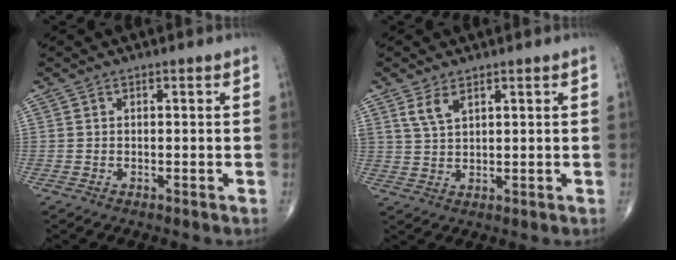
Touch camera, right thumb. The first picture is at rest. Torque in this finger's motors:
{"motor_torque": [0.06, 0.07, 0.56, 0.61, 0.22]}